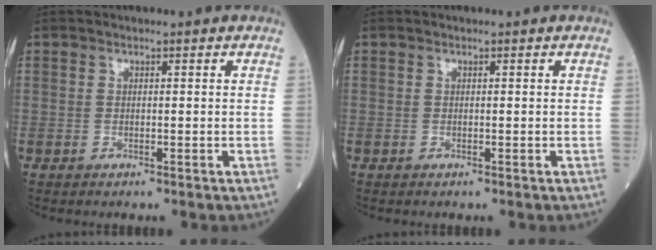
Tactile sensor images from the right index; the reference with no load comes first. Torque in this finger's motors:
{"motor_torque": [0.00, 0.00, 0.01, 0.00]}